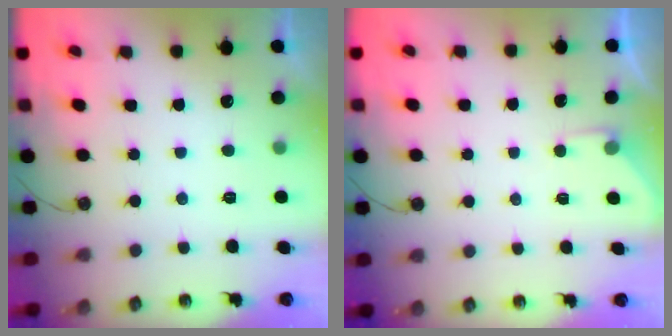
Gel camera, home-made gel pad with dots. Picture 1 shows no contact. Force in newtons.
{"total": 1.9, "press": 1.9, "slide": 0.3}